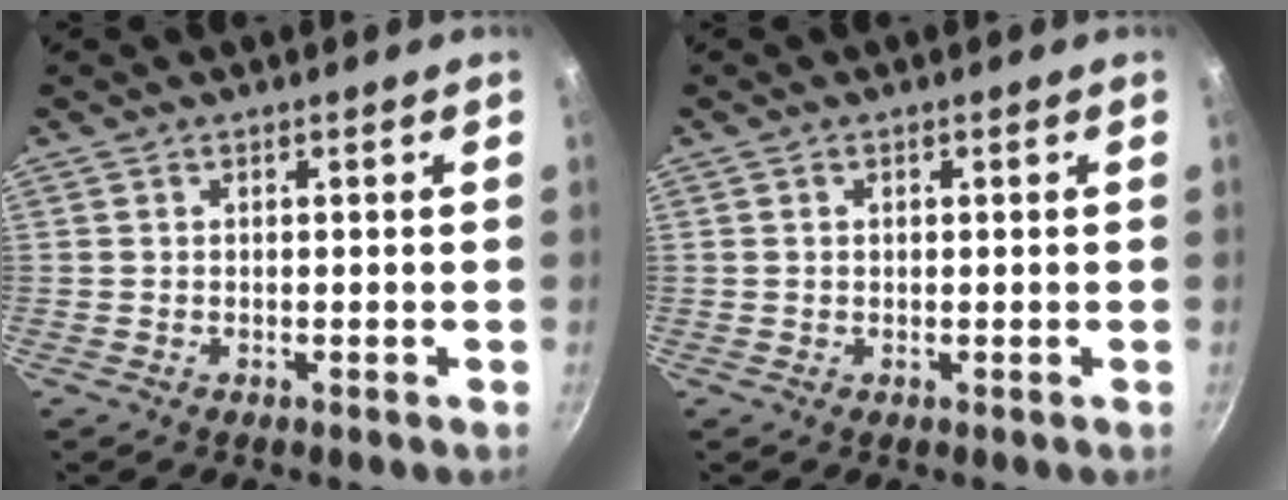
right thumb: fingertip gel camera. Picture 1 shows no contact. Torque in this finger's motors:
{"motor_torque": [-0.30, 0.11, -0.35, 0.29, 0.06]}